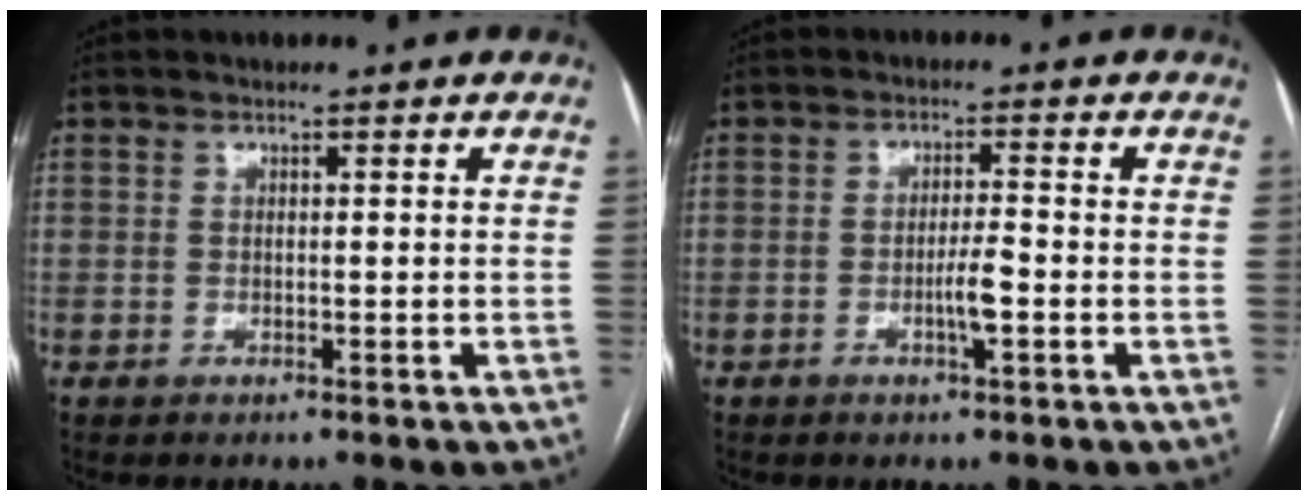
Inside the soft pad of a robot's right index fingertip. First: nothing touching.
{"total": 3.5, "force": [-1.2, 0.2, 3.3], "torque": [-0.061, -0.001, -0.017]}